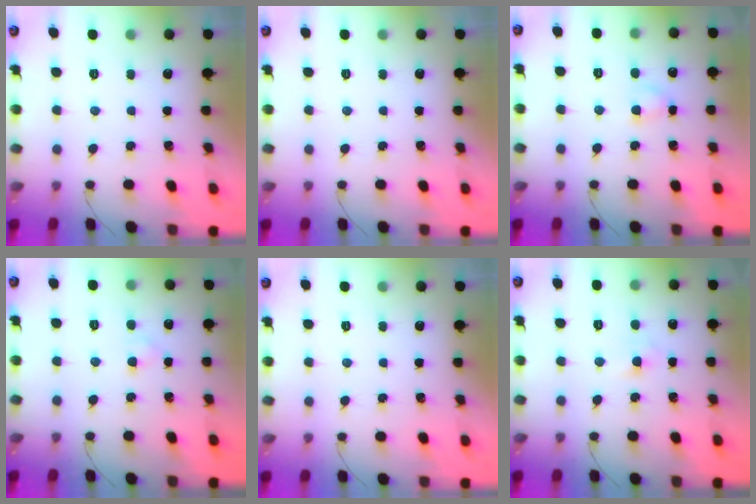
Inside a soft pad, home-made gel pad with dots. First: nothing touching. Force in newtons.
{"total": 0.0}
{"total": 2.8, "press": 2.6, "slide": 1.2}
{"total": 2.5, "press": 2.3, "slide": 1.0}
{"total": 0.0}
{"total": 2.4, "press": 2.2, "slide": 0.9}